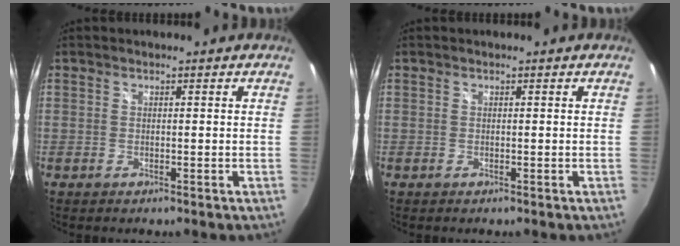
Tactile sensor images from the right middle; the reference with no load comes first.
{"total": 0.0}